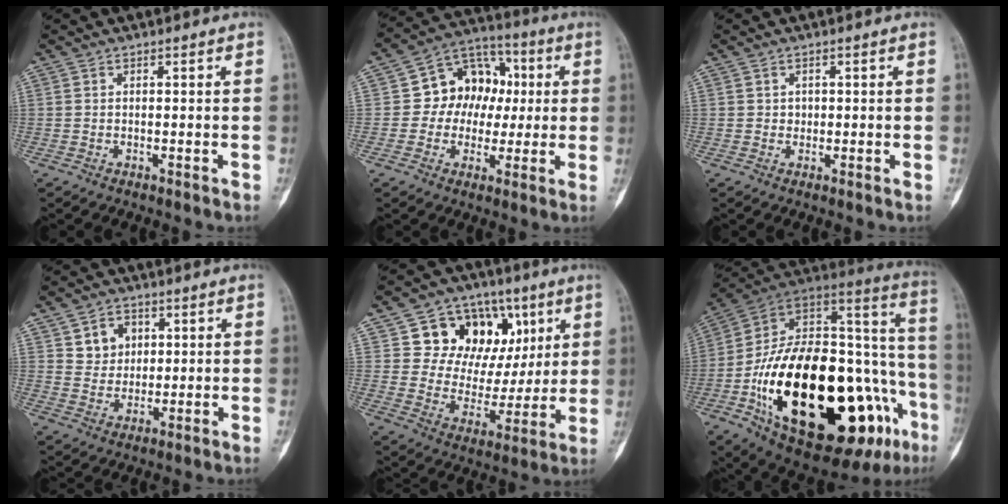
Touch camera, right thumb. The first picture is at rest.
{"total": 12.3, "force": [0.9, 10.3, 6.6], "torque": [-0.050, 0.026, 0.005]}
{"total": 0.9, "force": [0.1, 0.9, 0.3], "torque": [0.000, 0.003, 0.002]}
{"total": 6.0, "force": [2.3, 5.0, 2.3], "torque": [-0.011, -0.009, 0.041]}
{"total": 18.4, "force": [7.0, 13.8, 10.0], "torque": [-0.099, -0.003, 0.124]}
{"total": 42.4, "force": [-13.4, 18.8, 35.5], "torque": [-0.514, 0.048, -0.202]}